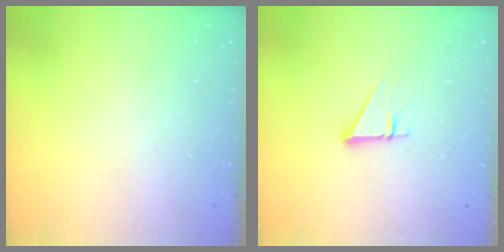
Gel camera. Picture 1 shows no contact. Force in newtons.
{"total": 2.7, "press": 2.7, "slide": 0.2}